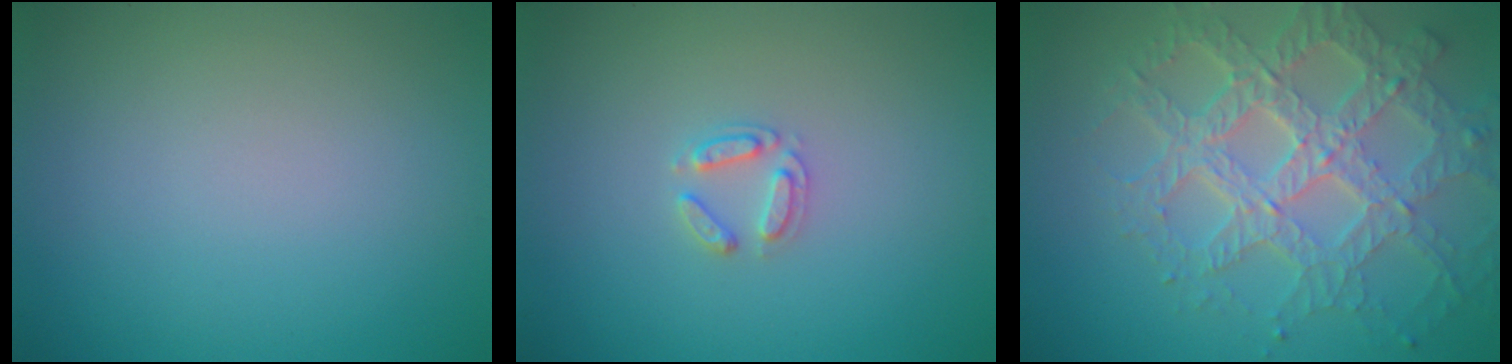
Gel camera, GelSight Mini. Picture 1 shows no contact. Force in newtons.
{"total": 1.7, "press": 1.7, "slide": 0.2}
{"total": 7.8, "press": 5.6, "slide": 5.5}